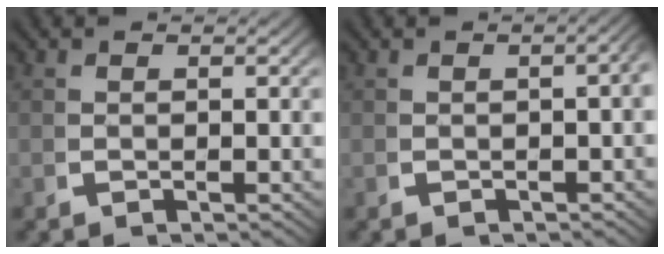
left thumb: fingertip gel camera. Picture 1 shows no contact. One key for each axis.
{"total": 2.2, "fx": -0.4, "fy": 1.0, "fz": 2.0, "tx": -0.021, "ty": 0.008, "tz": -0.007}